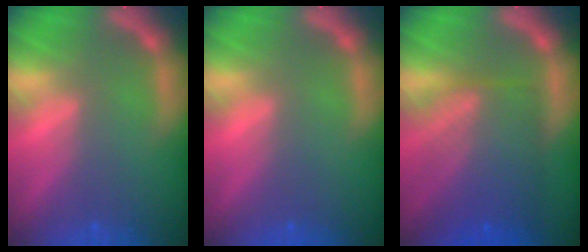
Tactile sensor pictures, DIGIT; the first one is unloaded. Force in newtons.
{"total": 0.0}
{"total": 8.6}